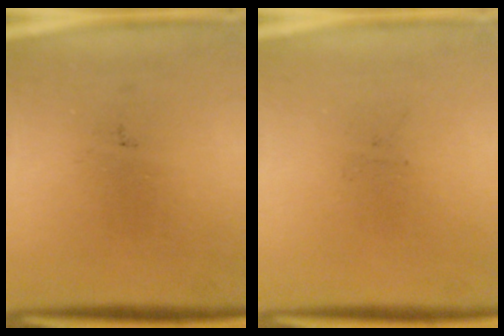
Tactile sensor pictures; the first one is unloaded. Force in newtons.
{"total": 0.0}